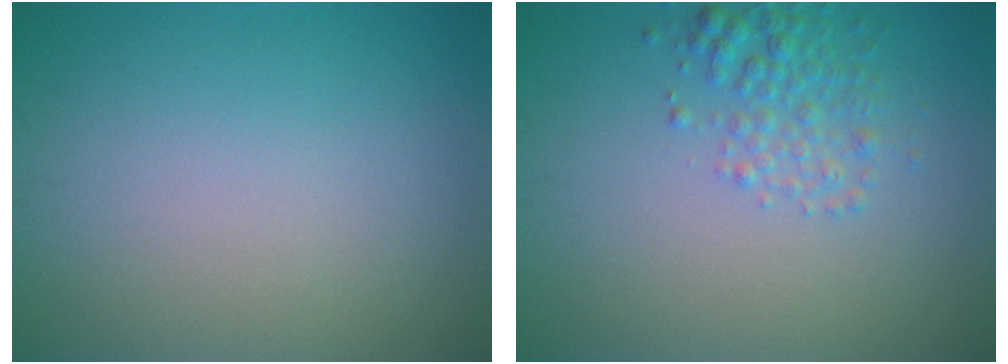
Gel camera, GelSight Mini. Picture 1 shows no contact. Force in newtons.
{"total": 2.5, "press": 2.5, "slide": 0.1}